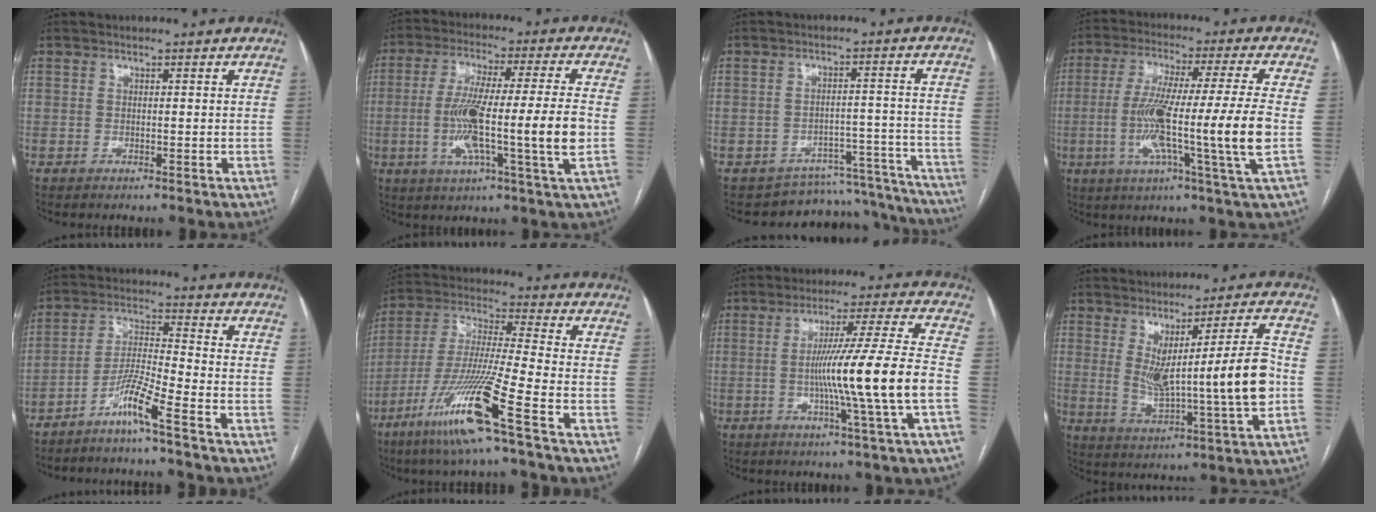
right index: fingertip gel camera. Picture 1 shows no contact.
{"total": 15.4, "force": [-2.3, -0.5, 15.2], "torque": [-0.279, -0.004, -0.048]}
{"total": 14.9, "force": [-14.1, 4.6, 0.1], "torque": [0.024, 0.061, -0.170]}
{"total": 16.9, "force": [-2.7, -1.5, 16.6], "torque": [-0.296, -0.014, -0.059]}
{"total": 6.7, "force": [-4.7, -0.9, 4.8], "torque": [-0.099, -0.009, -0.098]}
{"total": 15.8, "force": [-8.3, -1.3, 13.4], "torque": [-0.279, -0.036, -0.160]}
{"total": 14.5, "force": [-2.9, -2.2, 14.0], "torque": [-0.237, -0.005, -0.051]}
{"total": 13.4, "force": [0.6, -0.3, 13.4], "torque": [-0.219, -0.006, 0.018]}